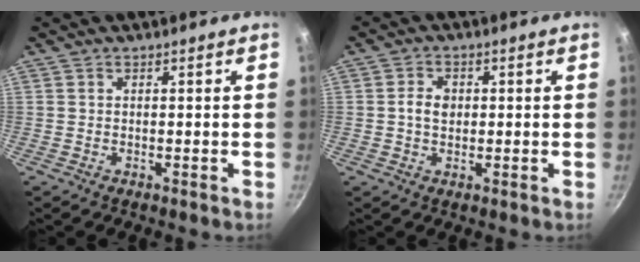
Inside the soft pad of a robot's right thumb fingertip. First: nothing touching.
{"total": 3.7, "force": [0.3, 2.8, 2.4], "torque": [-0.031, 0.005, 0.000]}